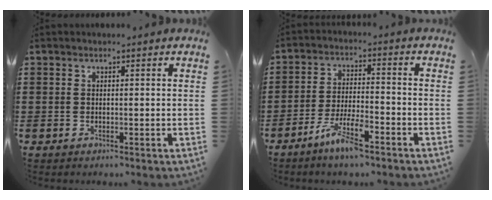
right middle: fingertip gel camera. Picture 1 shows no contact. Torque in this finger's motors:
{"motor_torque": [1.08, -1.06, 0.16, 0.07]}